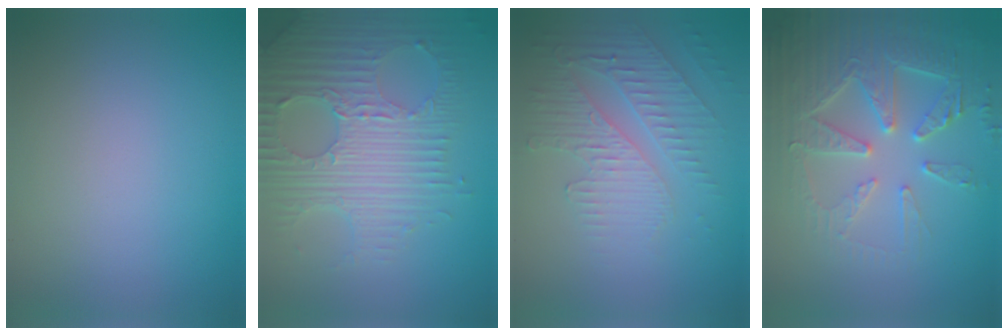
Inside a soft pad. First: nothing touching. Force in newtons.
{"total": 8.0, "press": 5.6, "slide": 5.8}
{"total": 4.0, "press": 3.4, "slide": 2.0}
{"total": 6.2, "press": 5.4, "slide": 3.1}